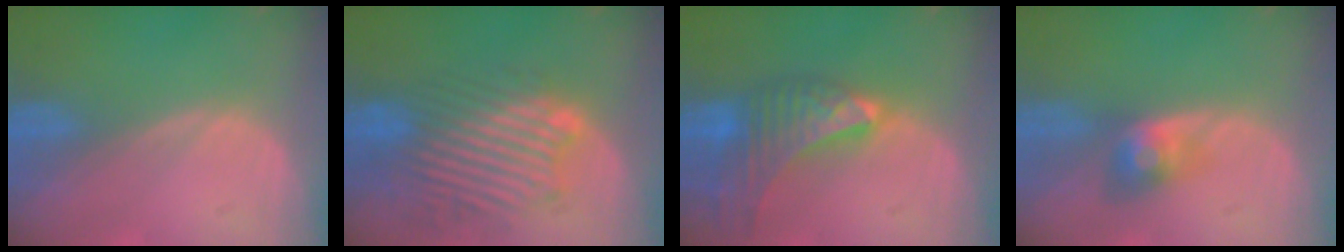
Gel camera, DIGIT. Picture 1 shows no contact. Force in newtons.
{"total": 11.1, "press": 10.3, "slide": 4.0}
{"total": 9.8, "press": 8.7, "slide": 4.5}
{"total": 3.5, "press": 3.5, "slide": 0.2}